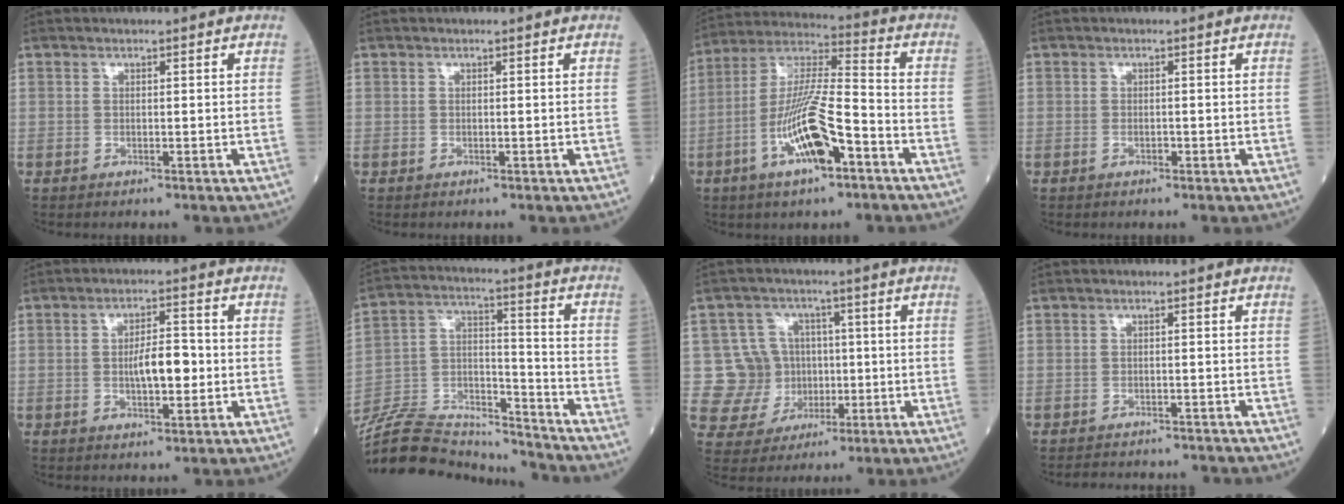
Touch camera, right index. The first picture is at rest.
{"total": 0.0}
{"total": 13.9, "force": [-5.7, 2.6, 12.4], "torque": [-0.247, -0.001, -0.103]}
{"total": 0.6, "force": [-0.4, 0.0, 0.5], "torque": [-0.012, 0.000, -0.005]}
{"total": 5.8, "force": [-0.6, 1.9, 5.4], "torque": [-0.095, 0.007, -0.009]}
{"total": 21.9, "force": [-20.8, 4.1, 5.6], "torque": [-0.147, 0.013, -0.347]}
{"total": 8.3, "force": [0.1, 8.3, 1.1], "torque": [-0.025, 0.024, 0.012]}
{"total": 7.0, "force": [-6.7, 1.3, 1.3], "torque": [-0.016, -0.001, -0.085]}